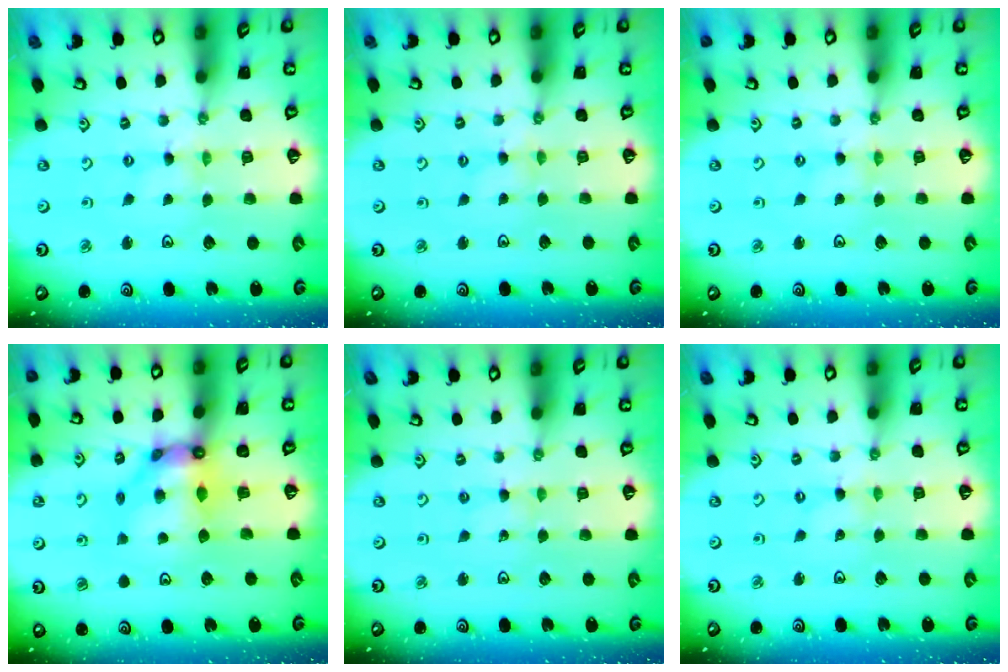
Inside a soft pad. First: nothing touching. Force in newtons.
{"total": 2.1, "press": 2.1, "slide": 0.4}
{"total": 0.0}
{"total": 10.0, "press": 9.9, "slide": 1.4}
{"total": 1.3, "press": 1.3, "slide": 0.2}
{"total": 0.6, "press": 0.6, "slide": 0.1}